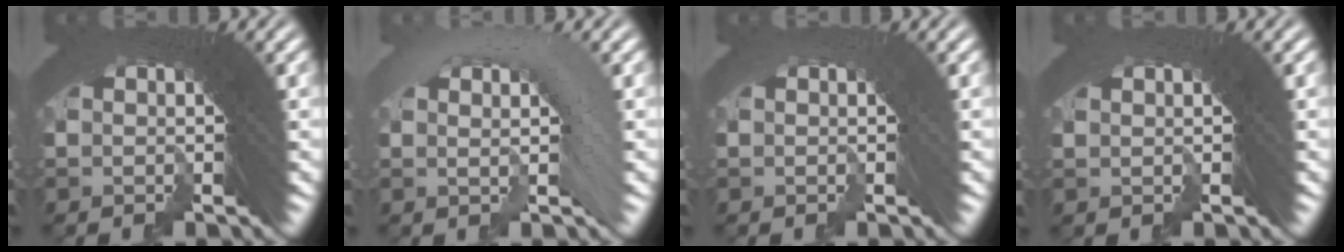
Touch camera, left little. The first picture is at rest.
{"total": 2.8, "force": [0.3, 1.1, 2.6], "torque": [-0.031, 0.016, -0.002]}
{"total": 0.5, "force": [-0.5, -0.1, -0.2], "torque": [0.005, 0.003, -0.007]}
{"total": 0.0}